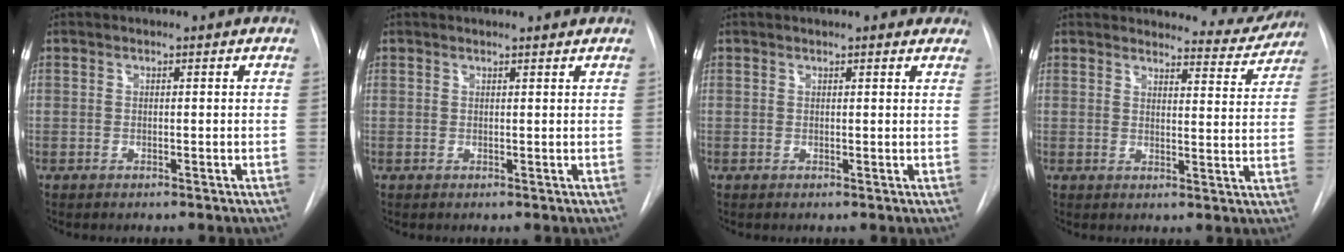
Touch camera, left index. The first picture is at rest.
{"total": 2.0, "force": [1.9, 0.0, 0.2], "torque": [-0.008, 0.005, 0.022]}
{"total": 6.1, "force": [5.4, 1.7, 2.4], "torque": [-0.025, 0.011, 0.052]}
{"total": 8.6, "force": [8.4, 1.4, 0.3], "torque": [0.014, -0.029, 0.088]}